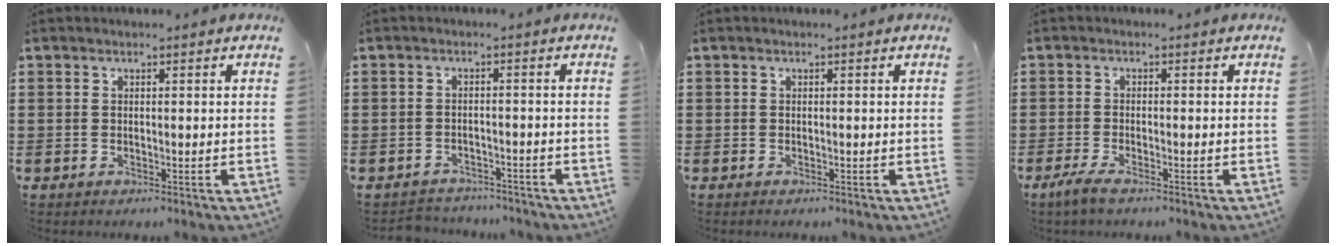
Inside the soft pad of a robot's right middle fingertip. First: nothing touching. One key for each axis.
{"total": 2.2, "fx": -2.2, "fy": 0.4, "fz": -0.1, "tx": -0.007, "ty": -0.002, "tz": -0.048}
{"total": 0.0}
{"total": 1.9, "fx": -1.2, "fy": 0.2, "fz": 1.4, "tx": -0.033, "ty": -0.003, "tz": -0.025}